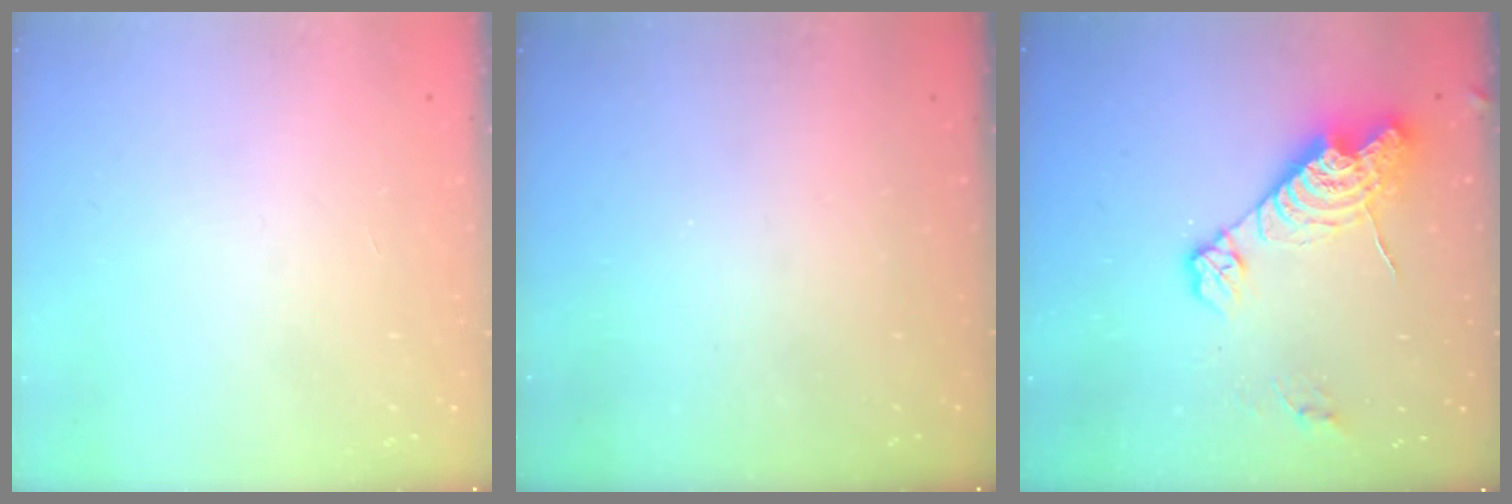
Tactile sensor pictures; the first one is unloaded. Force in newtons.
{"total": 0.0}
{"total": 13.9, "press": 13.8, "slide": 1.3}